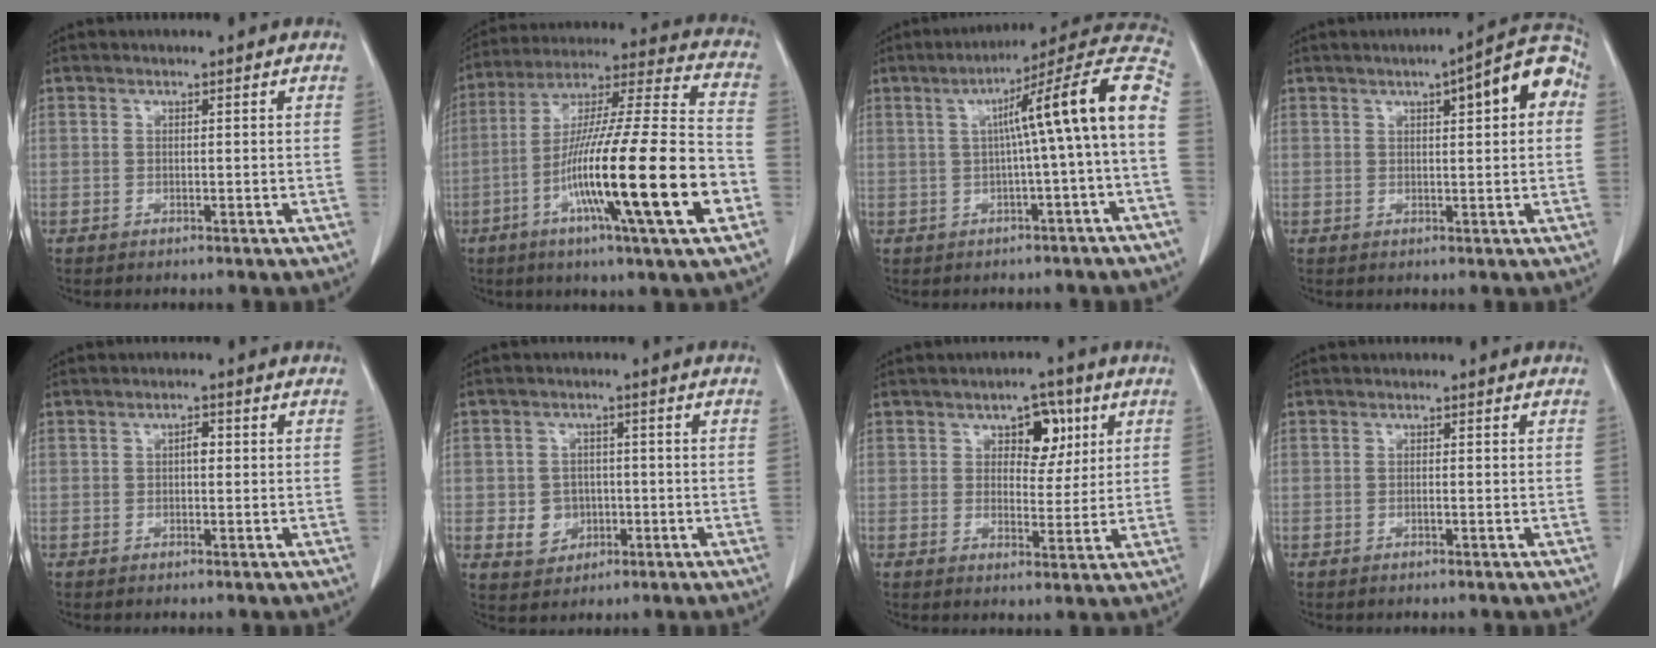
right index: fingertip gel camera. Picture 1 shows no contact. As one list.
[{"total": 24.6, "force": [-8.0, 0.8, 23.2], "torque": [-0.382, -0.023, -0.142]}, {"total": 13.7, "force": [0.3, -1.1, 13.6], "torque": [-0.185, 0.038, -0.001]}, {"total": 8.7, "force": [2.6, 1.5, 8.2], "torque": [-0.106, 0.027, 0.027]}, {"total": 1.4, "force": [0.1, 0.5, 1.3], "torque": [-0.018, 0.004, -0.001]}, {"total": 4.7, "force": [-0.6, 4.4, 1.5], "torque": [-0.018, 0.007, 0.001]}, {"total": 5.7, "force": [2.4, 3.1, 4.1], "torque": [-0.050, 0.010, 0.035]}, {"total": 0.5, "force": [-0.1, 0.0, 0.5], "torque": [-0.010, 0.002, 0.000]}]